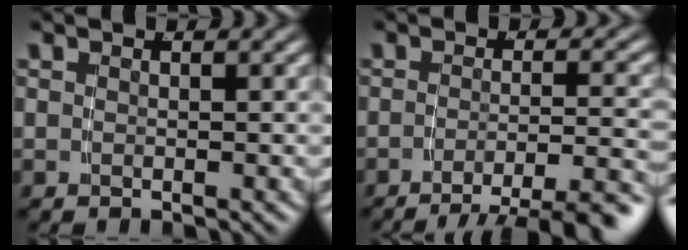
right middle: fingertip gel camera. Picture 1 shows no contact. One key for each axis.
{"total": 7.8, "fx": -5.9, "fy": 2.1, "fz": 4.8, "tx": -0.054, "ty": -0.012, "tz": -0.087}